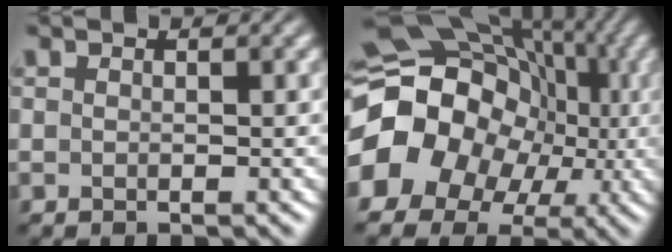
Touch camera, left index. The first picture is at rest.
{"total": 15.2, "force": [-1.7, 12.9, 7.8], "torque": [-0.143, -0.002, -0.045]}